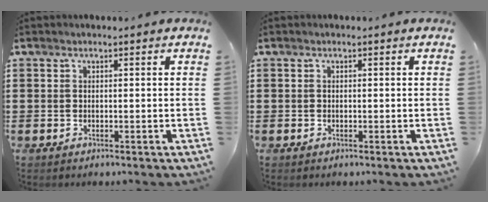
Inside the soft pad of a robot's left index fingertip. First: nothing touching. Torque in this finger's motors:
{"motor_torque": [0.00, -0.08, -0.01, -0.01]}